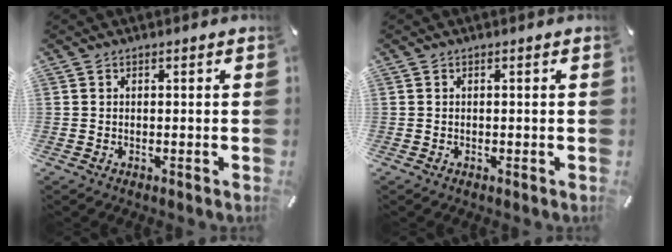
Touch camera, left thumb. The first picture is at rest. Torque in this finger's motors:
{"motor_torque": [-0.31, -0.24, 0.15, 0.00, 0.01]}